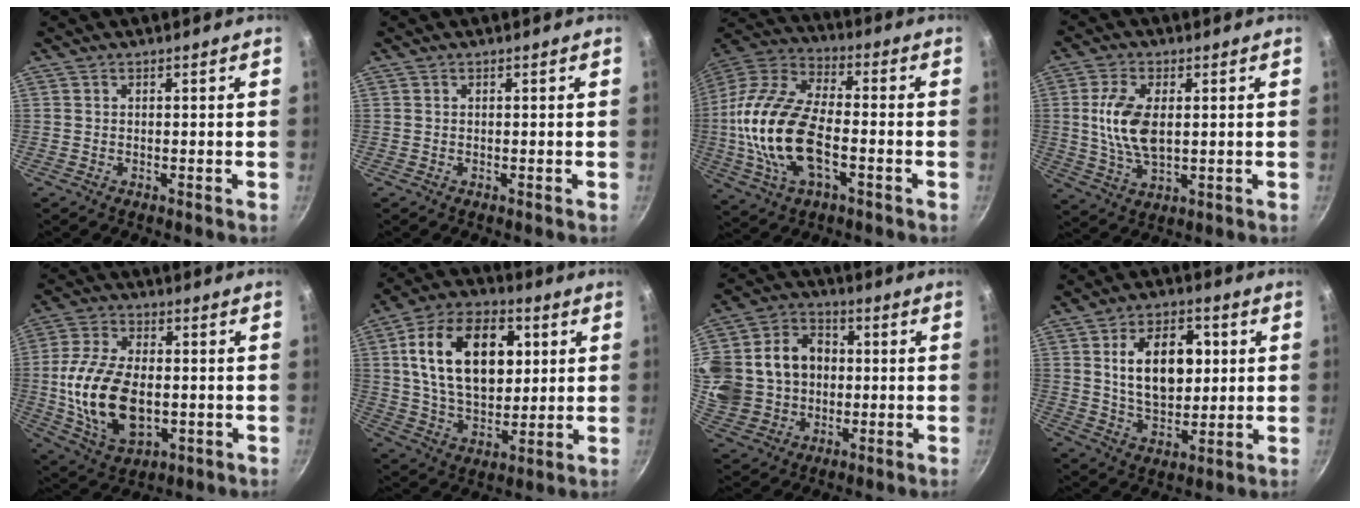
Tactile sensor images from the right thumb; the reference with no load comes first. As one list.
[{"total": 0.0}, {"total": 21.2, "force": [-3.7, 10.9, 17.8], "torque": [-0.352, 0.031, -0.082]}, {"total": 10.2, "force": [1.2, 5.4, 8.6], "torque": [-0.171, -0.005, 0.026]}, {"total": 18.1, "force": [-1.7, 10.9, 14.3], "torque": [-0.268, 0.008, -0.021]}, {"total": 21.7, "force": [5.2, 13.6, 16.1], "torque": [-0.248, 0.001, 0.086]}, {"total": 21.3, "force": [2.1, 17.7, 11.6], "torque": [-0.242, 0.030, 0.048]}, {"total": 15.5, "force": [2.9, 9.8, 11.6], "torque": [-0.151, -0.007, 0.052]}]